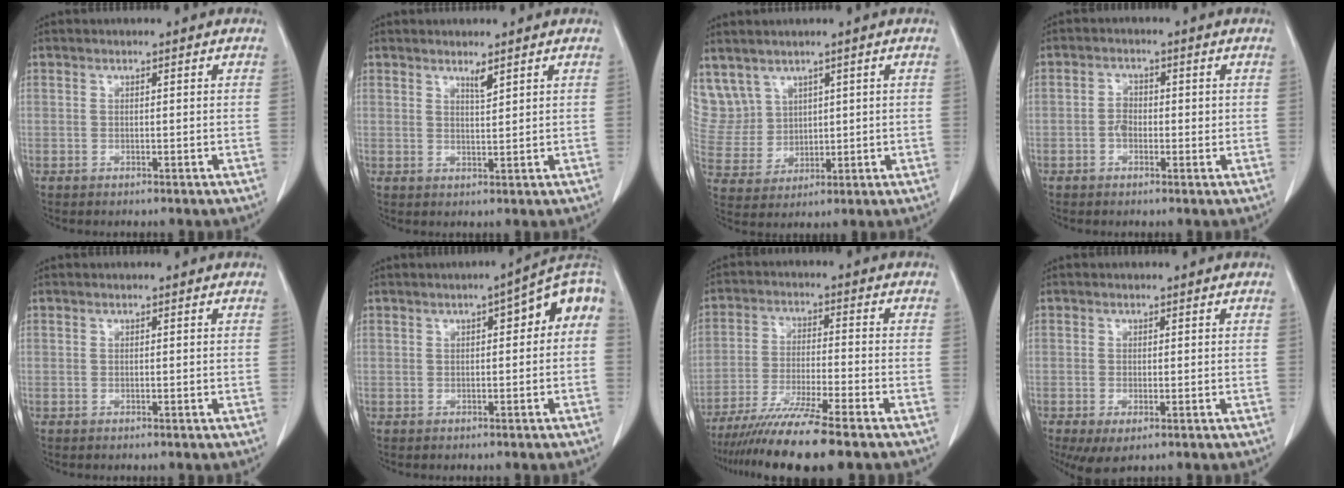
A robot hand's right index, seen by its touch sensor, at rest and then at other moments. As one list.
[{"total": 1.7, "force": [1.4, 0.0, 1.1], "torque": [-0.021, -0.007, 0.027]}, {"total": 8.6, "force": [5.6, 6.5, 0.5], "torque": [-0.030, 0.032, 0.133]}, {"total": 2.3, "force": [-0.4, 1.7, 1.6], "torque": [-0.026, 0.007, -0.012]}, {"total": 0.0}, {"total": 7.3, "force": [1.4, 1.8, 6.9], "torque": [-0.089, 0.033, 0.010]}, {"total": 11.9, "force": [-9.5, -0.9, 7.2], "torque": [-0.113, -0.035, -0.157]}, {"total": 3.6, "force": [-1.5, 1.4, 2.9], "torque": [-0.047, -0.010, -0.015]}]